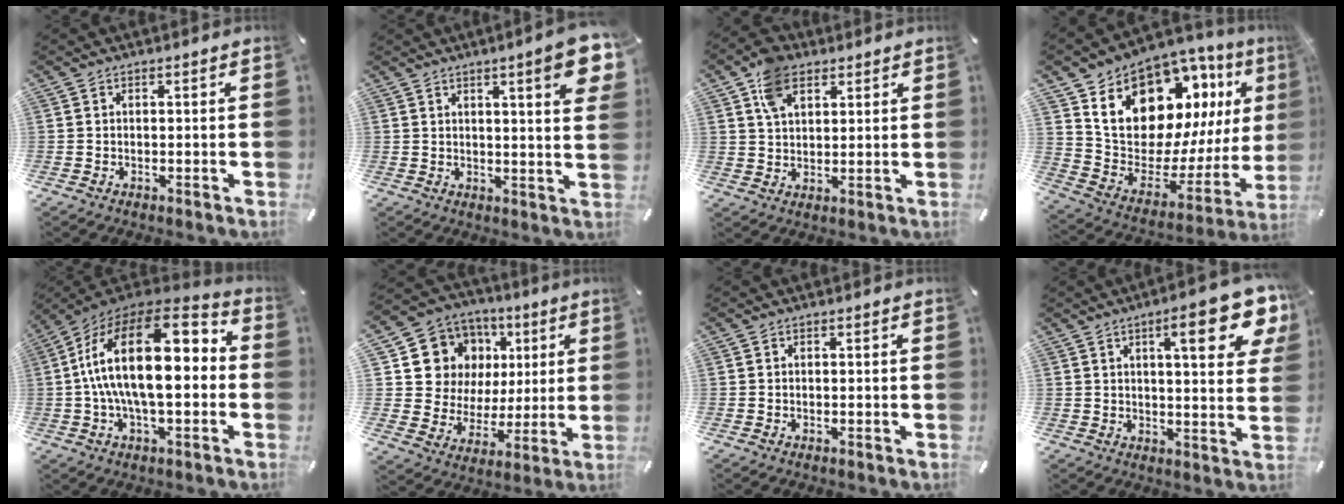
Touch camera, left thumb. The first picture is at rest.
{"total": 9.3, "force": [4.6, 1.5, 7.9], "torque": [-0.114, -0.022, 0.070]}
{"total": 8.2, "force": [4.2, 5.3, 4.6], "torque": [-0.087, 0.002, 0.081]}
{"total": 17.7, "force": [9.5, 12.1, 8.9], "torque": [-0.141, -0.088, 0.180]}
{"total": 21.9, "force": [1.1, 11.1, 18.9], "torque": [-0.351, -0.012, 0.017]}
{"total": 12.5, "force": [4.6, 11.5, 2.0], "torque": [-0.036, -0.045, 0.098]}
{"total": 0.0}
{"total": 15.3, "force": [7.6, 4.7, 12.3], "torque": [-0.162, -0.033, 0.115]}